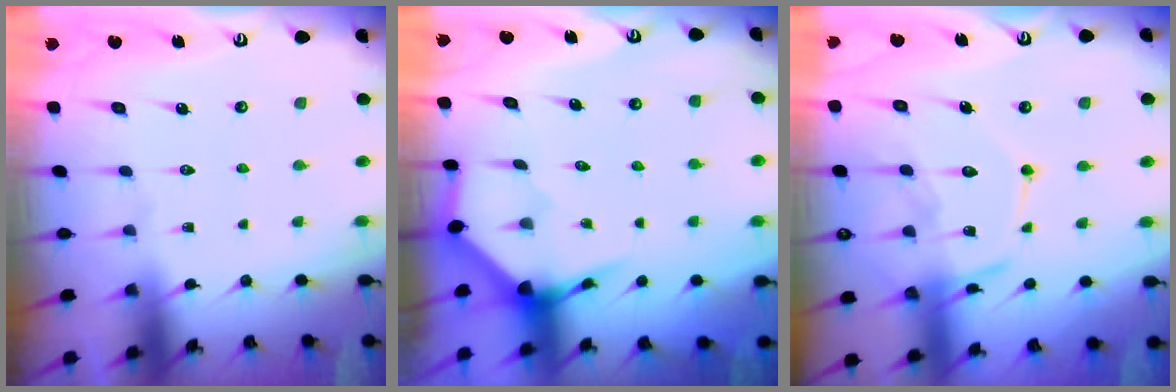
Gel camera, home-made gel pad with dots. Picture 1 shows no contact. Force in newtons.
{"total": 3.9, "press": 3.9, "slide": 0.2}
{"total": 14.6, "press": 14.6, "slide": 1.3}